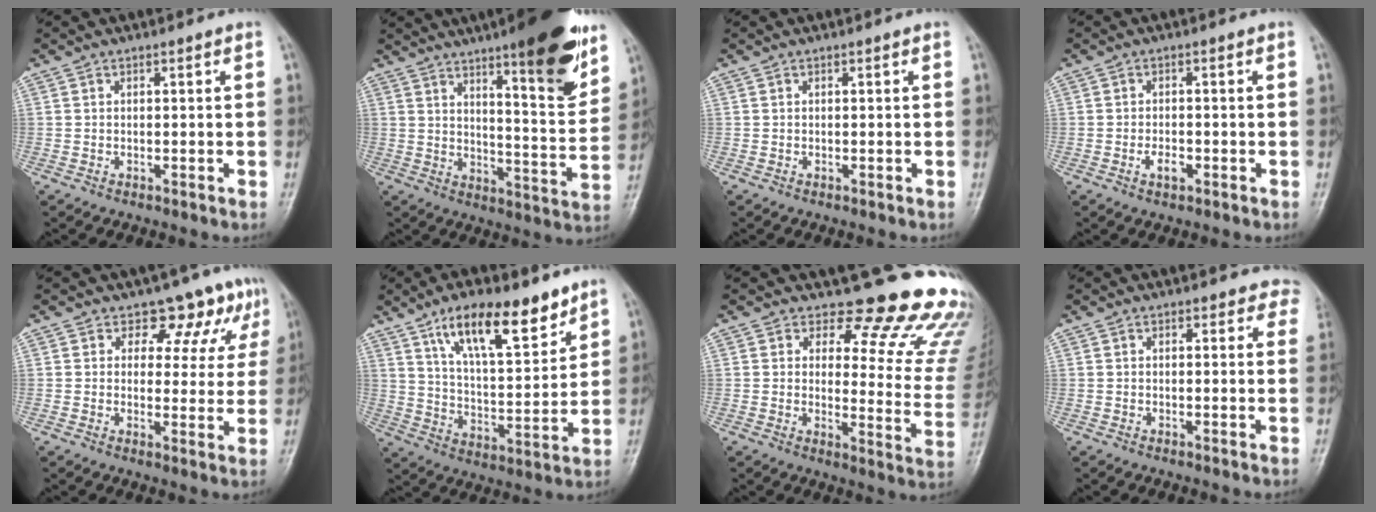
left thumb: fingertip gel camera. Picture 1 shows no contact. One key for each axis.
{"total": 18.3, "fx": 11.3, "fy": 3.5, "fz": 13.9, "tx": -0.163, "ty": -0.064, "tz": 0.166}
{"total": 0.0}
{"total": 2.4, "fx": -1.0, "fy": 1.3, "fz": 1.7, "tx": -0.030, "ty": 0.005, "tz": -0.017}
{"total": 8.7, "fx": 6.1, "fy": 5.5, "fz": 2.9, "tx": 0.010, "ty": -0.029, "tz": 0.059}
{"total": 16.2, "fx": 10.5, "fy": 5.5, "fz": 11.1, "tx": -0.151, "ty": -0.054, "tz": 0.184}
{"total": 18.5, "fx": 14.9, "fy": 7.4, "fz": 8.0, "tx": -0.038, "ty": -0.120, "tz": 0.157}
{"total": 4.1, "fx": 3.5, "fy": 2.1, "fz": 0.5, "tx": 0.036, "ty": -0.012, "tz": 0.017}